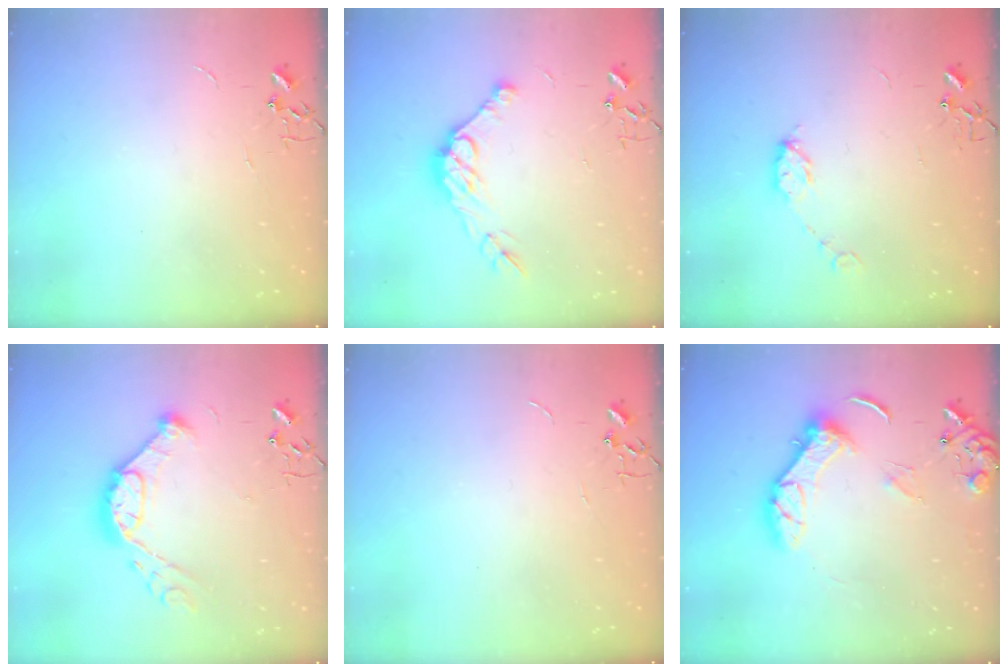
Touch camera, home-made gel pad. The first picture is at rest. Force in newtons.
{"total": 12.0, "press": 12.0, "slide": 1.0}
{"total": 6.3, "press": 6.3, "slide": 0.6}
{"total": 14.2, "press": 14.1, "slide": 0.9}
{"total": 0.0}
{"total": 13.0, "press": 12.9, "slide": 1.1}